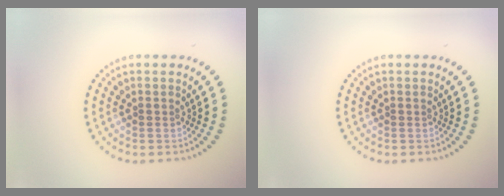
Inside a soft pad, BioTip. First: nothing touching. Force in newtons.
{"total": 0.0}